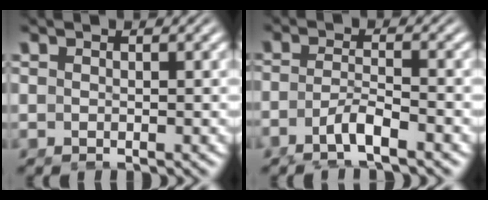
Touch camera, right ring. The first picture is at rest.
{"total": 3.0, "force": [-1.9, 0.5, 2.2], "torque": [-0.047, -0.017, -0.027]}